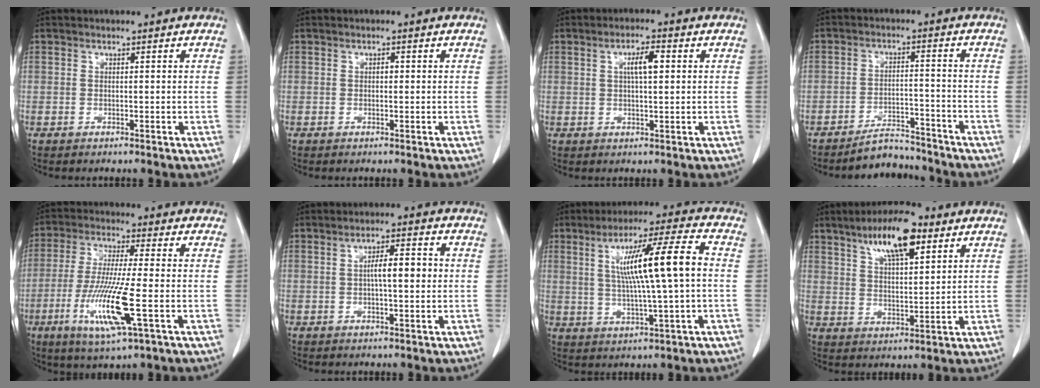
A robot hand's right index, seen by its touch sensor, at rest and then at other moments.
{"total": 1.2, "force": [0.1, 0.7, 1.0], "torque": [-0.020, 0.002, 0.001]}
{"total": 4.8, "force": [1.1, 1.3, 4.5], "torque": [-0.084, 0.008, 0.021]}
{"total": 6.4, "force": [-6.0, 2.0, 1.1], "torque": [-0.020, 0.007, -0.097]}
{"total": 13.4, "force": [-4.1, 1.0, 12.7], "torque": [-0.258, -0.025, -0.077]}
{"total": 5.9, "force": [0.3, 1.6, 5.7], "torque": [-0.104, 0.014, 0.007]}
{"total": 13.9, "force": [1.5, 0.7, 13.8], "torque": [-0.236, 0.017, 0.029]}
{"total": 11.6, "force": [6.5, 3.4, 9.0], "torque": [-0.159, 0.009, 0.114]}